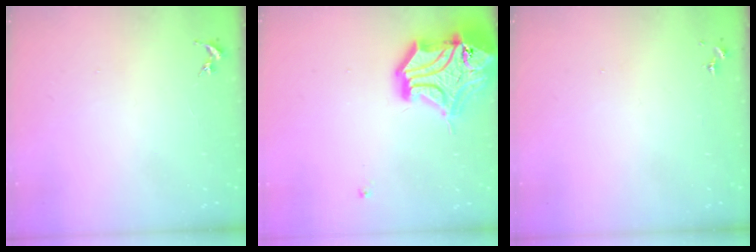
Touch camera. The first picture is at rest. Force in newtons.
{"total": 23.5, "press": 23.3, "slide": 3.4}
{"total": 0.0}